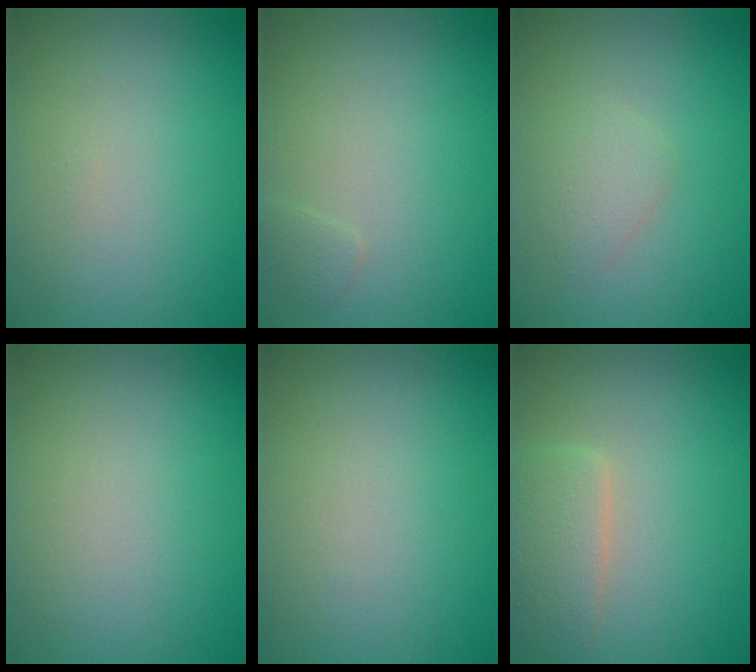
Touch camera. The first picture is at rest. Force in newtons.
{"total": 0.8, "press": 0.8, "slide": 0.0}
{"total": 1.7, "press": 1.7, "slide": 0.1}
{"total": 0.0}
{"total": 0.0}
{"total": 2.8, "press": 2.8, "slide": 0.2}